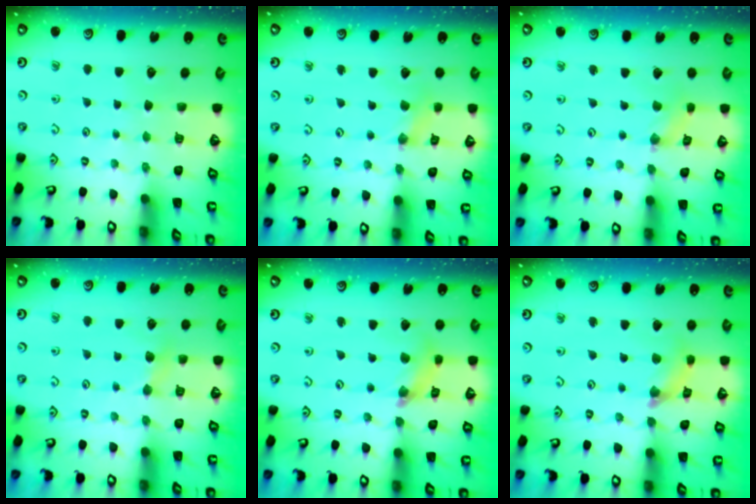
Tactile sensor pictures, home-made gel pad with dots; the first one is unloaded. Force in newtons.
{"total": 2.1, "press": 2.1, "slide": 0.4}
{"total": 1.4, "press": 1.3, "slide": 0.3}
{"total": 3.3, "press": 3.3, "slide": 0.6}
{"total": 5.6, "press": 5.6, "slide": 0.5}
{"total": 5.0, "press": 5.0, "slide": 0.4}